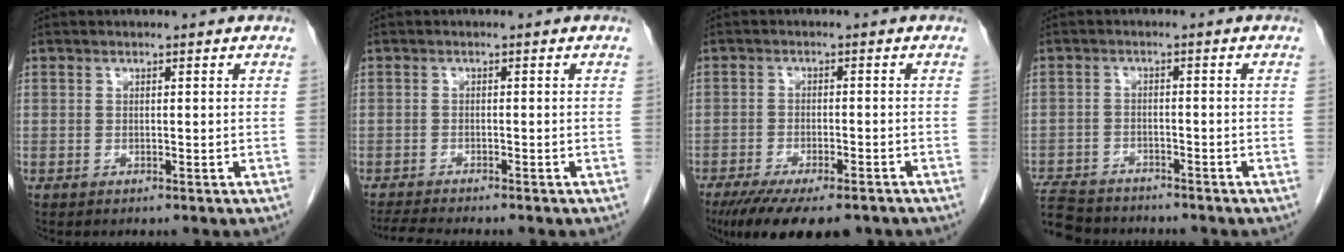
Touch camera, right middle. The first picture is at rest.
{"total": 4.3, "force": [-4.0, -0.1, 1.7], "torque": [-0.030, -0.015, -0.065]}
{"total": 13.3, "force": [-10.1, 3.8, 7.8], "torque": [-0.129, -0.021, -0.150]}
{"total": 9.7, "force": [-8.8, 3.0, 2.8], "torque": [-0.063, -0.005, -0.141]}